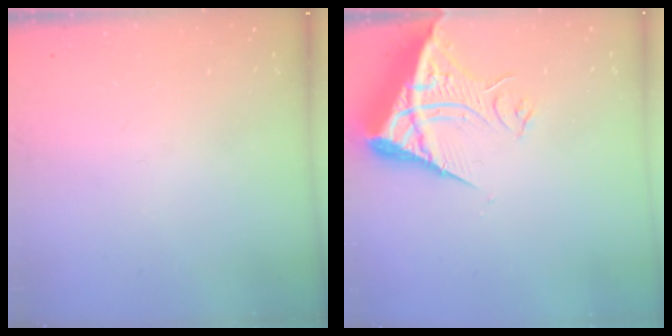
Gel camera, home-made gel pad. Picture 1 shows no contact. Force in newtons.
{"total": 10.6, "press": 10.5, "slide": 1.1}